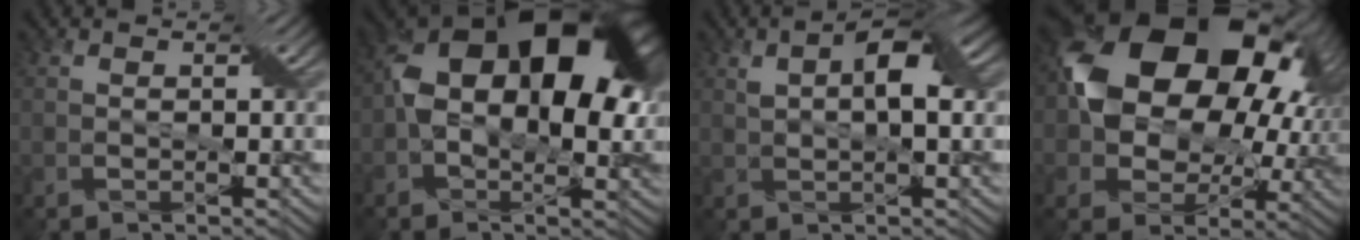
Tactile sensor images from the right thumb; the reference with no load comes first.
{"total": 19.2, "force": [3.8, 11.6, 14.8], "torque": [-0.239, 0.002, 0.069]}
{"total": 6.2, "force": [1.8, 2.5, 5.4], "torque": [-0.099, 0.011, 0.029]}
{"total": 19.0, "force": [4.3, 13.5, 12.6], "torque": [-0.244, -0.003, 0.091]}